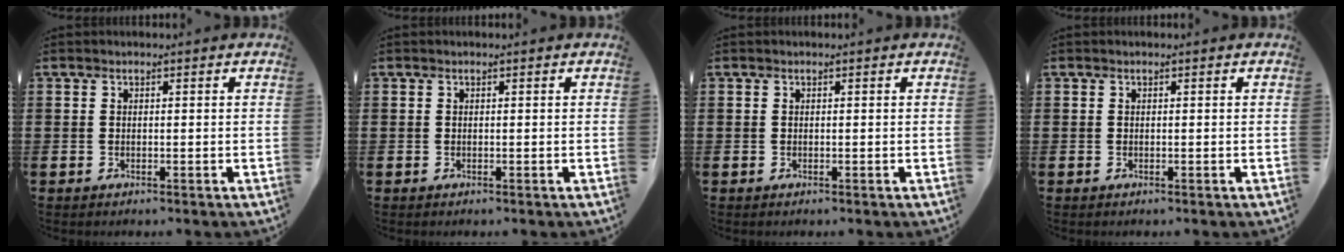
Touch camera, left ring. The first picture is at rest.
{"total": 0.0}
{"total": 0.0}
{"total": 0.0}